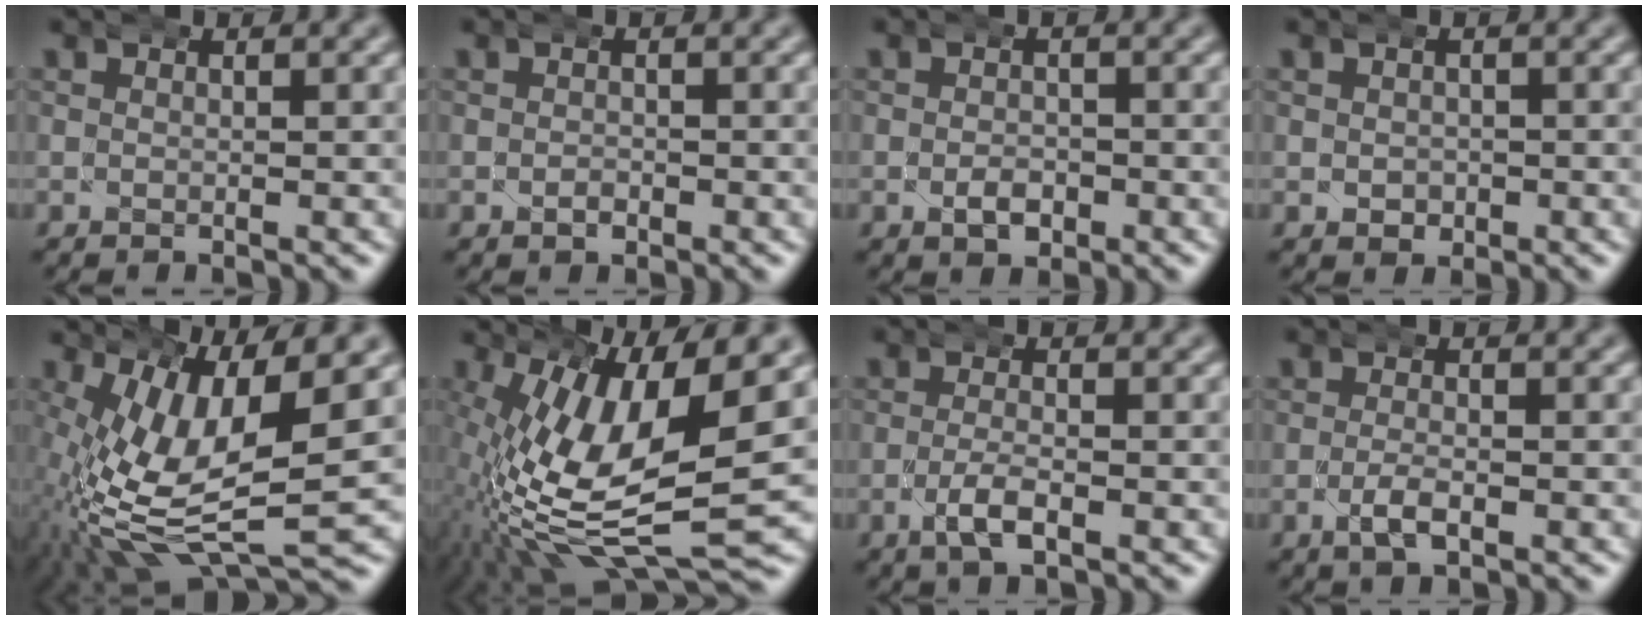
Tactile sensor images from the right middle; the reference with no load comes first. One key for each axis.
{"total": 1.0, "fx": -0.6, "fy": 0.7, "fz": 0.4, "tx": -0.010, "ty": -0.005, "tz": -0.006}
{"total": 2.1, "fx": -1.0, "fy": 1.4, "fz": 1.1, "tx": -0.019, "ty": -0.007, "tz": -0.013}
{"total": 1.7, "fx": -0.4, "fy": 1.5, "fz": 0.7, "tx": -0.017, "ty": -0.009, "tz": 0.002}
{"total": 12.6, "fx": -1.7, "fy": 6.7, "fz": 10.5, "tx": -0.211, "ty": -0.045, "tz": 0.002}
{"total": 14.4, "fx": -1.6, "fy": 6.9, "fz": 12.5, "tx": -0.228, "ty": -0.037, "tz": -0.001}
{"total": 2.8, "fx": -1.6, "fy": 1.0, "fz": 2.1, "tx": -0.049, "ty": -0.008, "tz": -0.025}
{"total": 2.4, "fx": -1.4, "fy": 1.0, "fz": 1.7, "tx": -0.038, "ty": -0.007, "tz": -0.022}